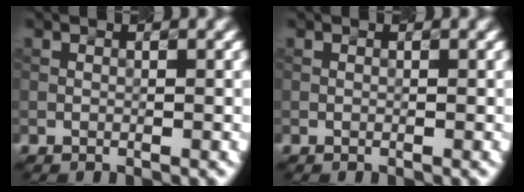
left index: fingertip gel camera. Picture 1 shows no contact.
{"total": 0.0}